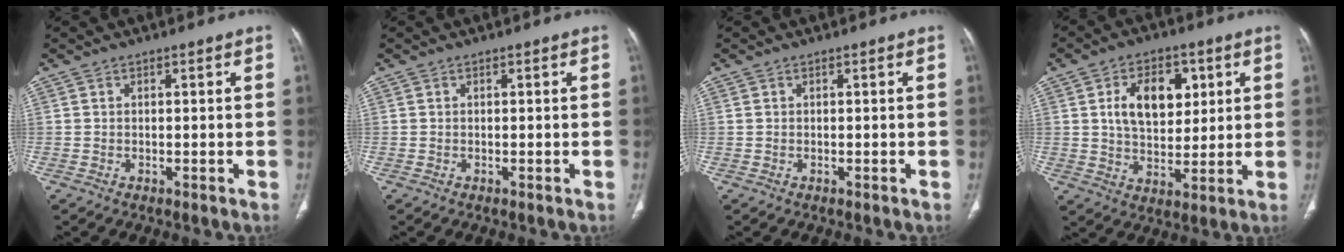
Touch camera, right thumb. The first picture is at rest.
{"total": 0.0}
{"total": 0.0}
{"total": 11.9, "force": [3.5, 7.5, 8.5], "torque": [-0.103, -0.009, 0.062]}